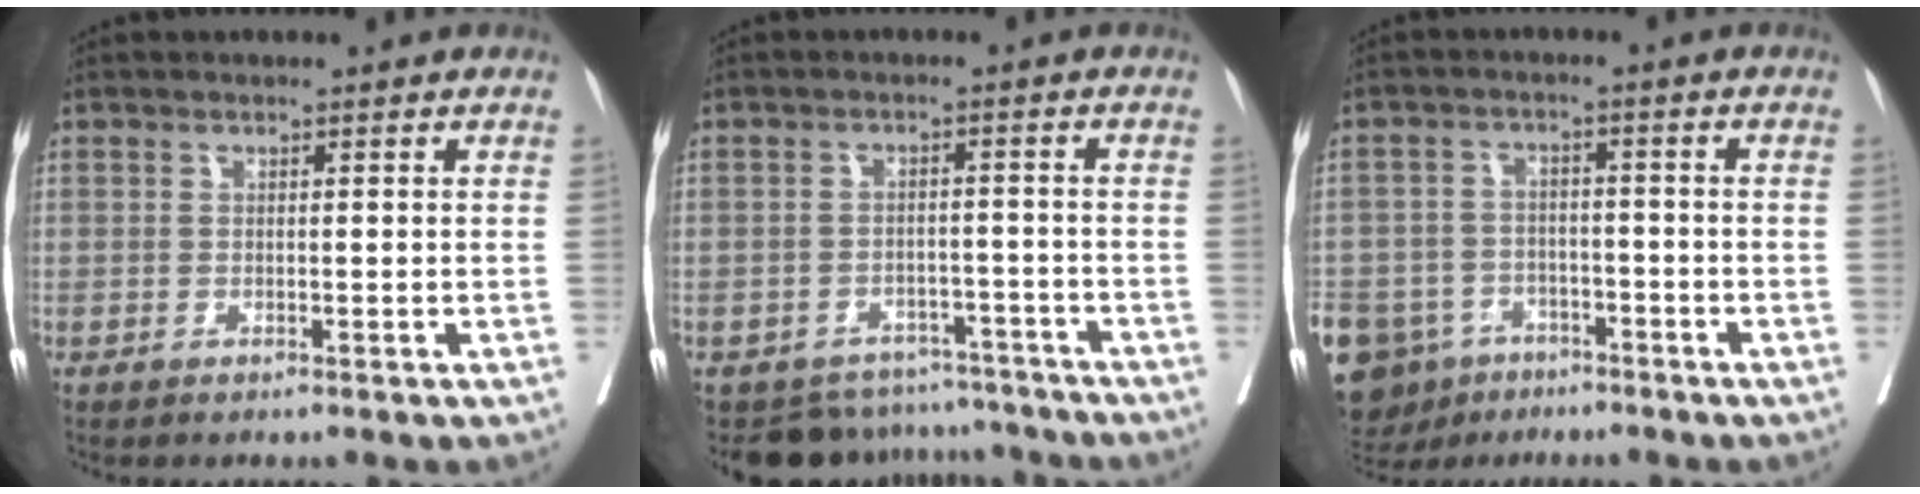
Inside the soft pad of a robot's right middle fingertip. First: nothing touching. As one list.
[{"total": 8.8, "force": [-8.1, 3.5, -0.6], "torque": [0.017, 0.024, -0.101]}, {"total": 19.6, "force": [-11.3, 13.9, 7.9], "torque": [-0.249, -0.014, -0.168]}]